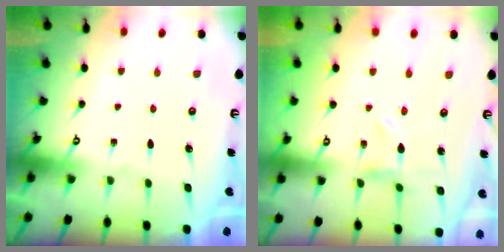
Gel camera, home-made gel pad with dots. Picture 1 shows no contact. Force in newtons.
{"total": 0.0}